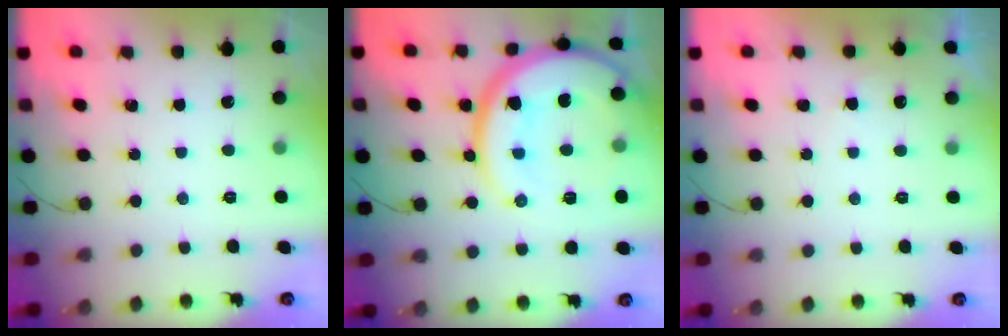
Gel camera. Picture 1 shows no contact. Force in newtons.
{"total": 23.0, "press": 23.0, "slide": 1.6}
{"total": 3.0, "press": 3.0, "slide": 0.0}